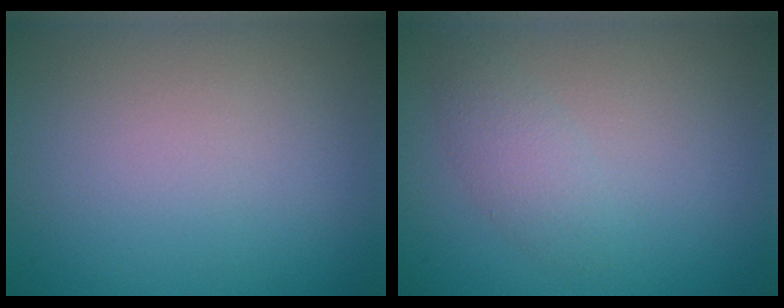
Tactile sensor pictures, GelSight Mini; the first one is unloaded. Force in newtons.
{"total": 1.8, "press": 1.8, "slide": 0.1}